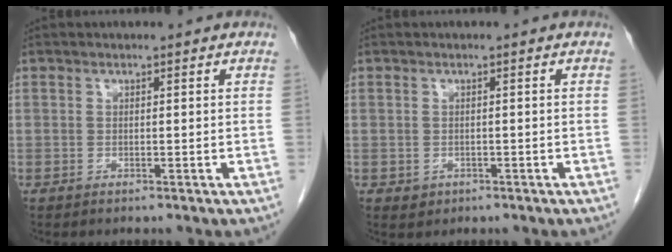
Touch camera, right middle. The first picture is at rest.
{"total": 1.3, "force": [-0.5, 1.2, 0.4], "torque": [-0.005, 0.003, -0.001]}